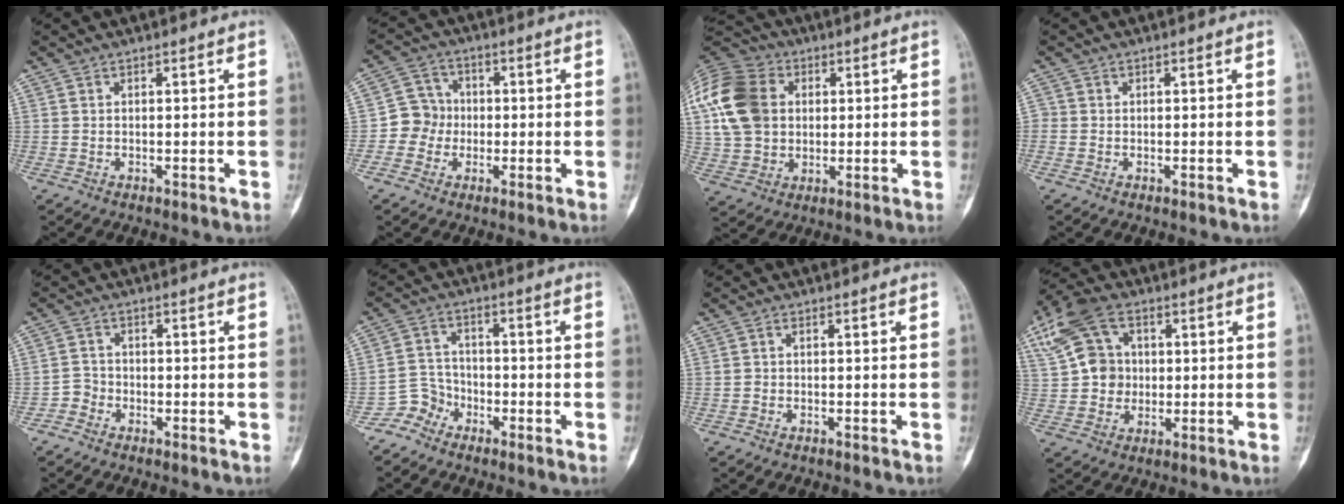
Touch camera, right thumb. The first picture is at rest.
{"total": 6.2, "force": [-1.1, 5.9, 1.4], "torque": [0.011, 0.016, -0.031]}
{"total": 21.3, "force": [4.2, 16.6, 12.8], "torque": [-0.277, 0.028, 0.081]}
{"total": 0.9, "force": [0.0, 0.9, 0.1], "torque": [0.006, 0.003, -0.001]}
{"total": 2.4, "force": [-1.6, 1.8, 0.0], "torque": [0.008, 0.009, -0.040]}
{"total": 4.9, "force": [-3.6, 3.3, -0.3], "torque": [0.030, 0.032, -0.081]}
{"total": 0.5, "force": [-0.2, 0.3, 0.3], "torque": [-0.005, 0.005, -0.006]}
{"total": 12.0, "force": [3.2, 9.4, 6.8], "torque": [-0.121, 0.010, 0.052]}